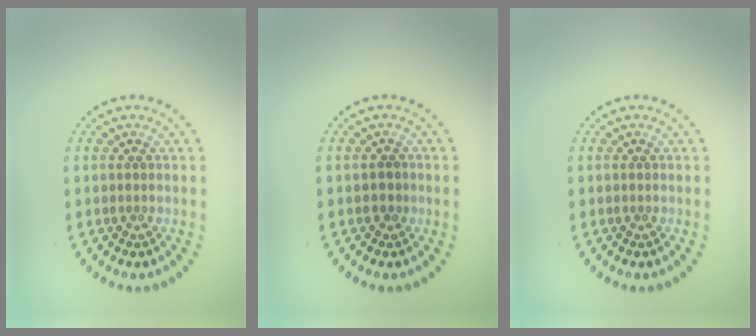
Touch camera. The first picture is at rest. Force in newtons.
{"total": 0.9, "press": 0.9, "slide": 0.2}
{"total": 0.0}